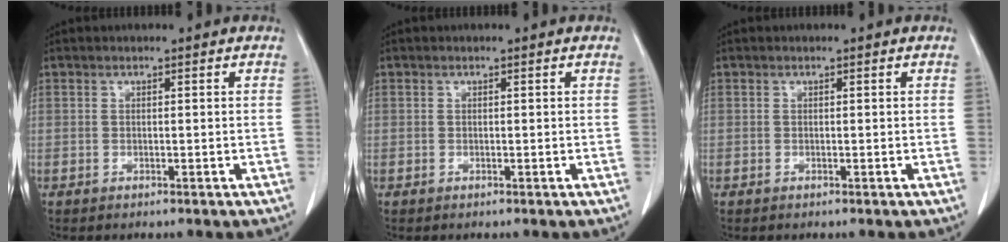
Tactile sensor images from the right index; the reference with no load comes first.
{"total": 0.0}
{"total": 0.0}